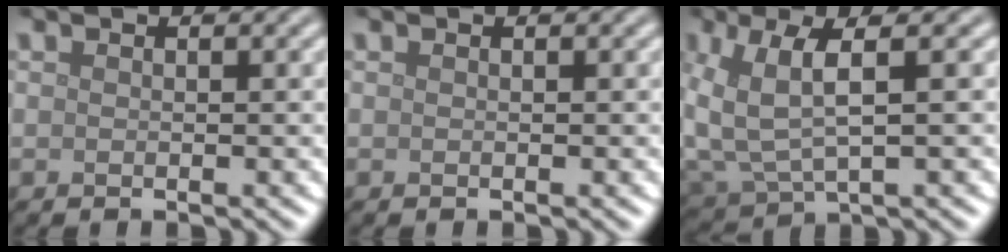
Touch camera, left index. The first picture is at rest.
{"total": 0.0}
{"total": 6.3, "force": [1.2, 2.8, 5.5], "torque": [-0.140, -0.002, 0.033]}